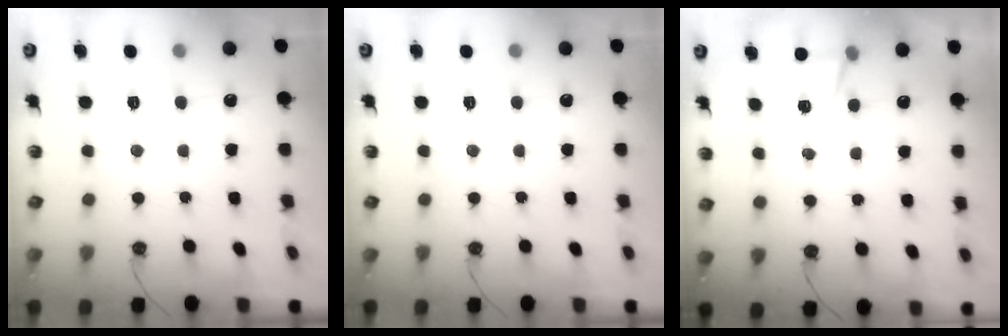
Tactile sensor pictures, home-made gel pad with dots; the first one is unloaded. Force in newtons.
{"total": 0.0}
{"total": 6.3, "press": 4.2, "slide": 4.7}